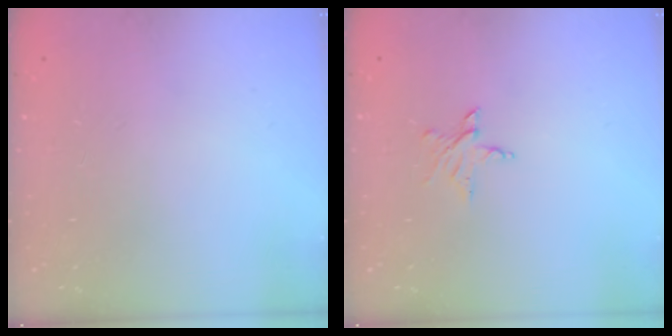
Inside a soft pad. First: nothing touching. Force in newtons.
{"total": 4.0, "press": 4.0, "slide": 0.4}